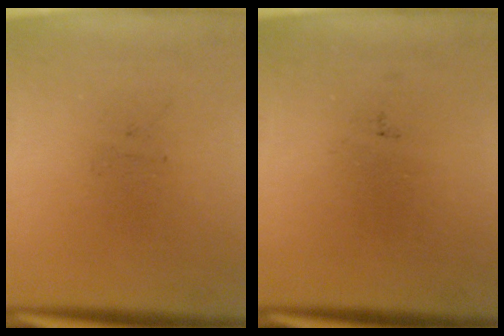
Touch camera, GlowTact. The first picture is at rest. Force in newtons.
{"total": 0.0}